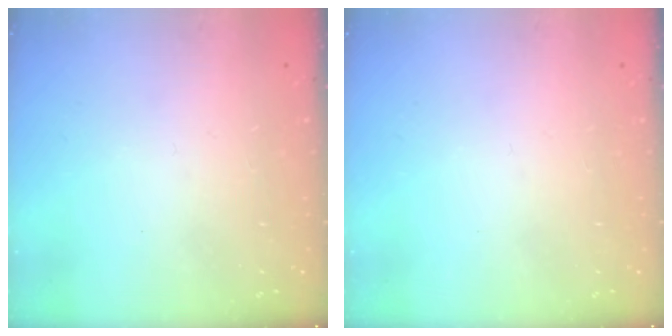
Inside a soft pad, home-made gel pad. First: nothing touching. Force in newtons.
{"total": 0.0}